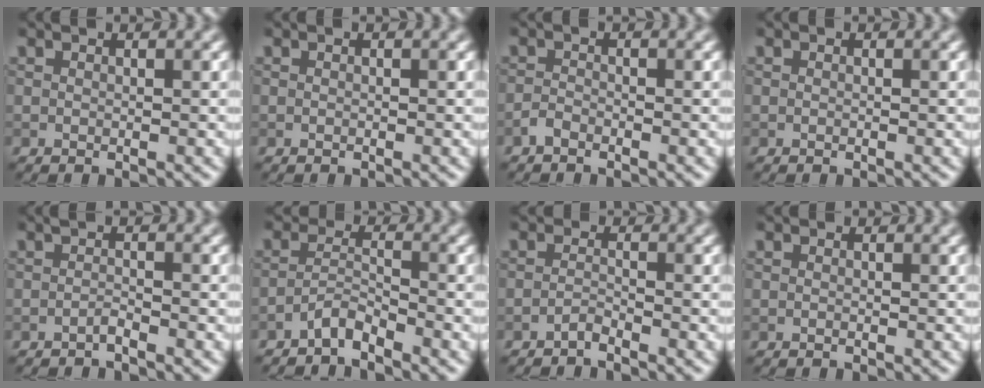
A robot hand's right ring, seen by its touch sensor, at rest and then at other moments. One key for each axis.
{"total": 0.0}
{"total": 1.0, "fx": -0.9, "fy": 0.3, "fz": 0.4, "tx": -0.007, "ty": 0.003, "tz": -0.021}
{"total": 0.0}
{"total": 0.8, "fx": -0.6, "fy": 0.1, "fz": 0.5, "tx": -0.010, "ty": 0.004, "tz": -0.015}
{"total": 1.9, "fx": -1.7, "fy": 0.5, "fz": 0.7, "tx": -0.013, "ty": 0.009, "tz": -0.036}
{"total": 0.9, "fx": -0.8, "fy": 0.1, "fz": 0.3, "tx": -0.005, "ty": 0.002, "tz": -0.019}
{"total": 0.0}